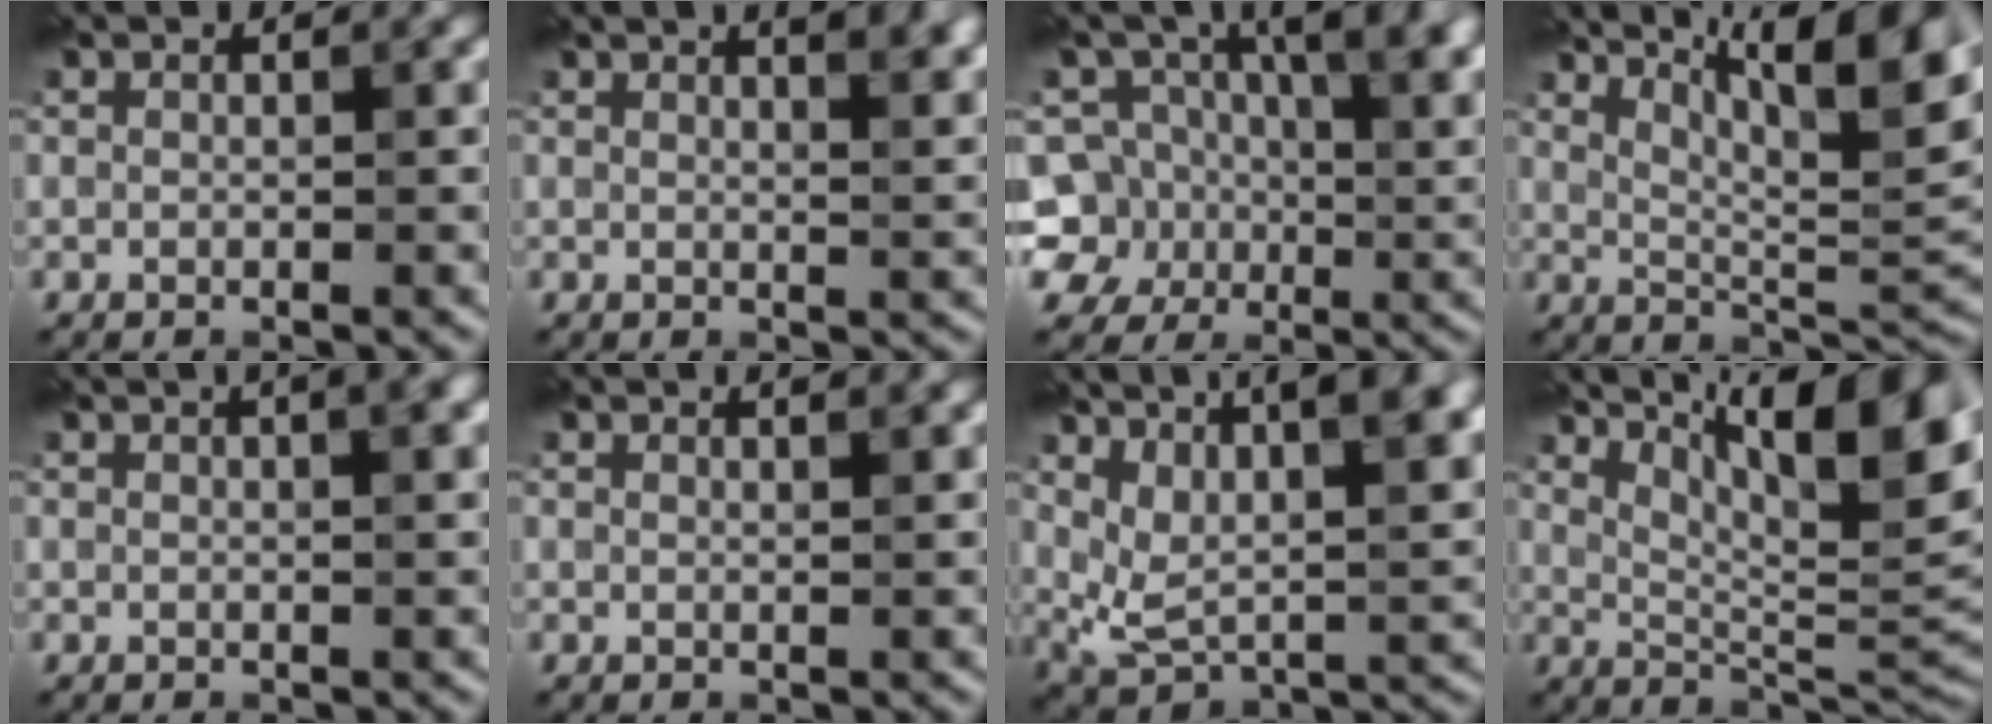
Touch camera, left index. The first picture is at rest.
{"total": 6.6, "force": [4.0, 2.7, 4.5], "torque": [-0.022, 0.038, 0.023]}
{"total": 10.3, "force": [2.2, 7.7, 6.6], "torque": [-0.088, 0.008, 0.034]}
{"total": 11.3, "force": [6.9, 2.8, 8.5], "torque": [-0.128, 0.019, 0.114]}
{"total": 4.9, "force": [2.6, 2.0, 3.7], "torque": [-0.019, 0.025, 0.005]}
{"total": 2.2, "force": [1.8, 0.7, 1.1], "torque": [-0.003, 0.011, 0.009]}
{"total": 11.3, "force": [5.9, 4.9, 8.4], "torque": [-0.148, 0.011, 0.102]}
{"total": 13.0, "force": [7.1, 3.7, 10.2], "torque": [-0.134, 0.017, 0.109]}